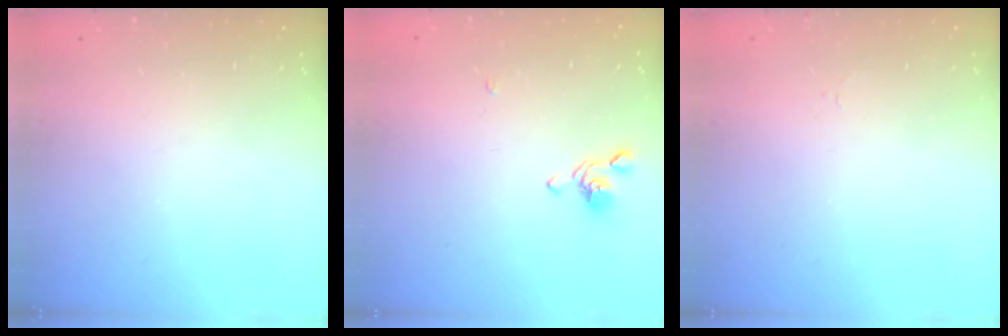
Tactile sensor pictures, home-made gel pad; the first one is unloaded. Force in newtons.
{"total": 0.8, "press": 0.5, "slide": 0.6}
{"total": 1.1, "press": 1.1, "slide": 0.2}